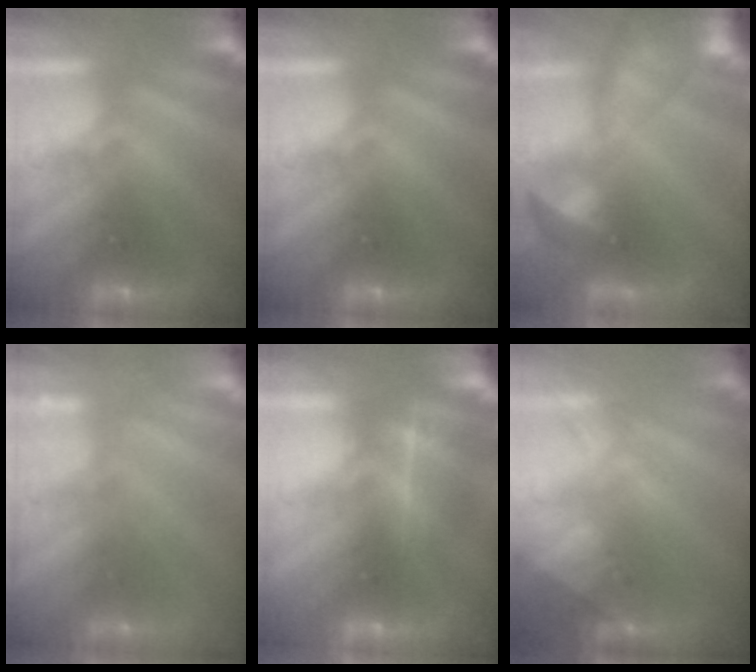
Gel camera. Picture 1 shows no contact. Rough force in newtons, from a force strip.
{"total": 0.0}
{"total": 7.7}
{"total": 2.3}
{"total": 4.7}
{"total": 2.9}